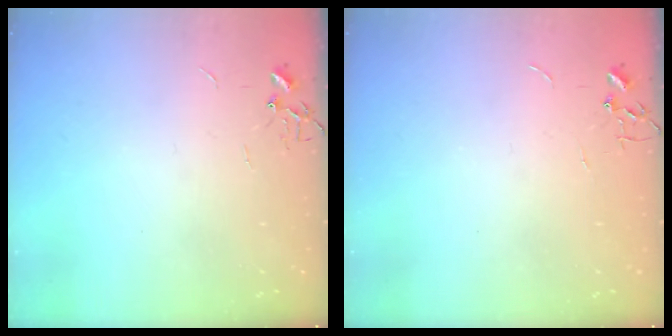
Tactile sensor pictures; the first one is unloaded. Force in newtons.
{"total": 0.0}